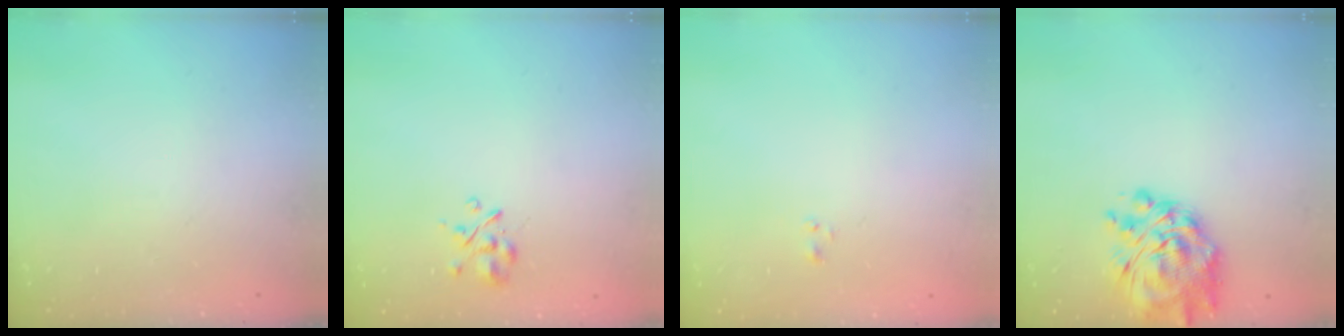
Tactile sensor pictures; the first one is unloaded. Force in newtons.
{"total": 3.2, "press": 3.0, "slide": 1.2}
{"total": 0.6, "press": 0.3, "slide": 0.5}
{"total": 11.4, "press": 10.5, "slide": 4.5}